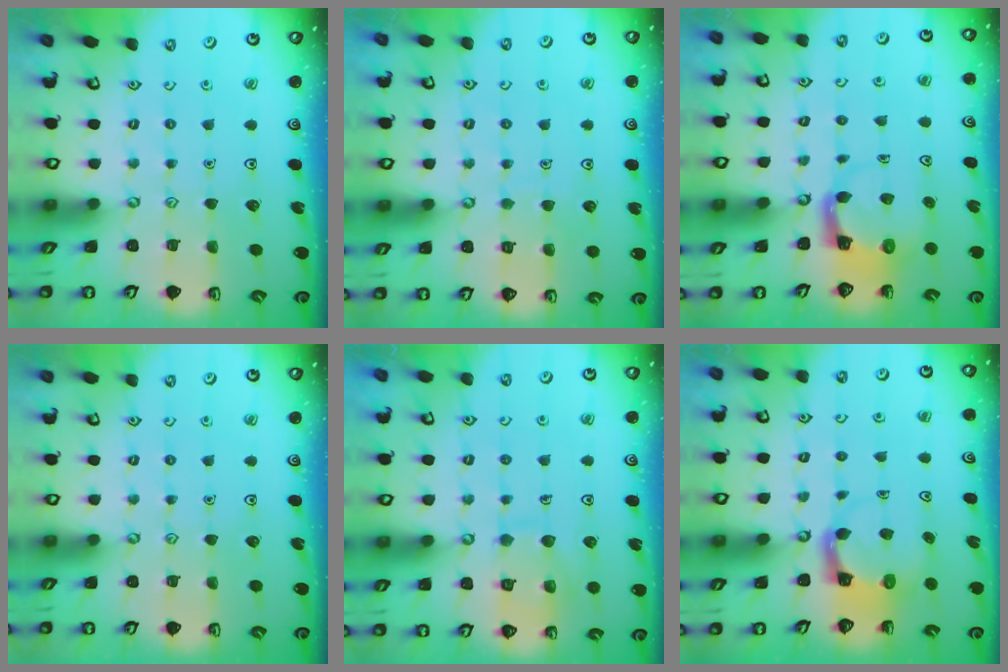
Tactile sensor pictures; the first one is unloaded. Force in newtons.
{"total": 5.0, "press": 4.9, "slide": 0.4}
{"total": 4.0, "press": 3.9, "slide": 0.8}
{"total": 0.0}
{"total": 9.9, "press": 9.9, "slide": 0.9}
{"total": 3.8, "press": 3.8, "slide": 0.4}